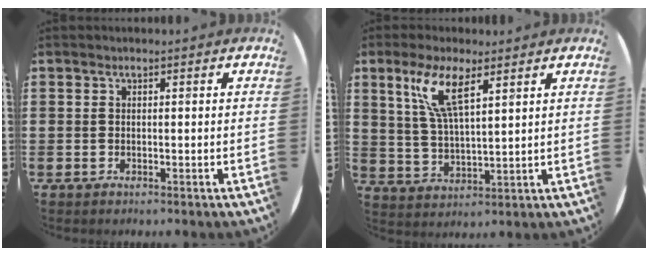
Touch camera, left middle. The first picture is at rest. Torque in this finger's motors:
{"motor_torque": [1.70, -0.44, 0.95, 0.21]}